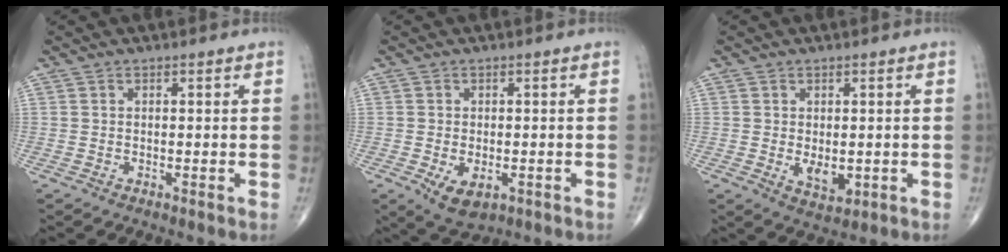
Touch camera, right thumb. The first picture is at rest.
{"total": 5.7, "force": [-1.9, 3.4, 4.2], "torque": [-0.064, -0.003, -0.020]}
{"total": 4.4, "force": [-0.5, 2.7, 3.5], "torque": [-0.045, -0.010, 0.003]}